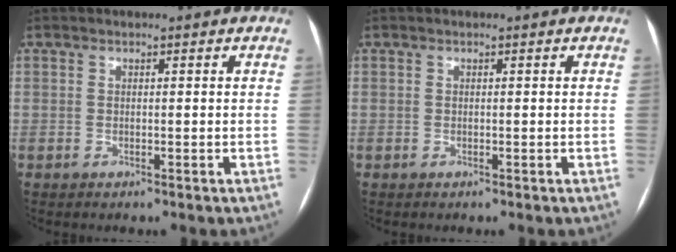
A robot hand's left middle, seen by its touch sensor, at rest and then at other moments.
{"total": 0.0}